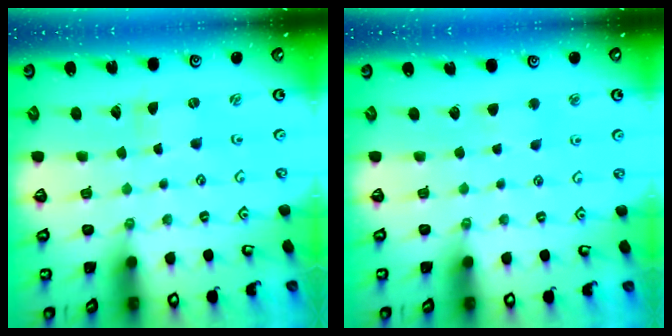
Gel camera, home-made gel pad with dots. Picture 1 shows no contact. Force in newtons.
{"total": 2.5, "press": 2.5, "slide": 0.5}